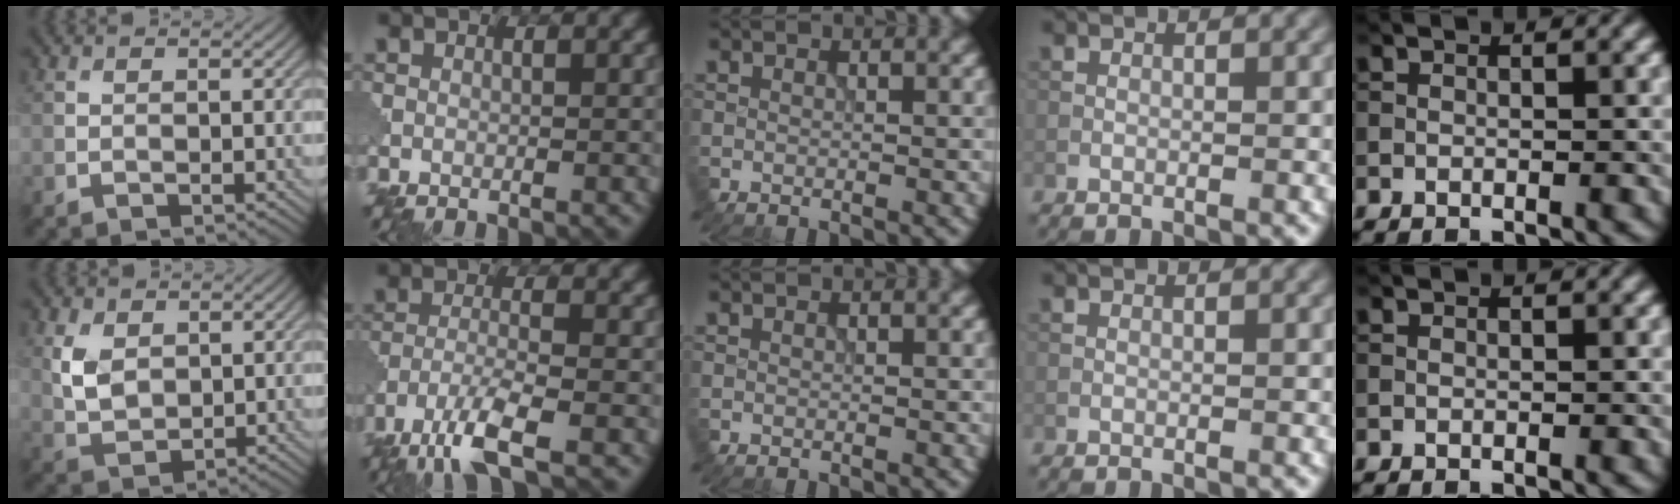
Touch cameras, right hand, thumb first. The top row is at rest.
{"thumb": {"total": 4.9, "force": [1.5, 3.4, 3.2], "torque": [-0.080, -0.003, 0.034]}, "index": {"total": 5.5, "force": [-3.7, 0.9, 4.0], "torque": [-0.081, -0.007, -0.081]}}